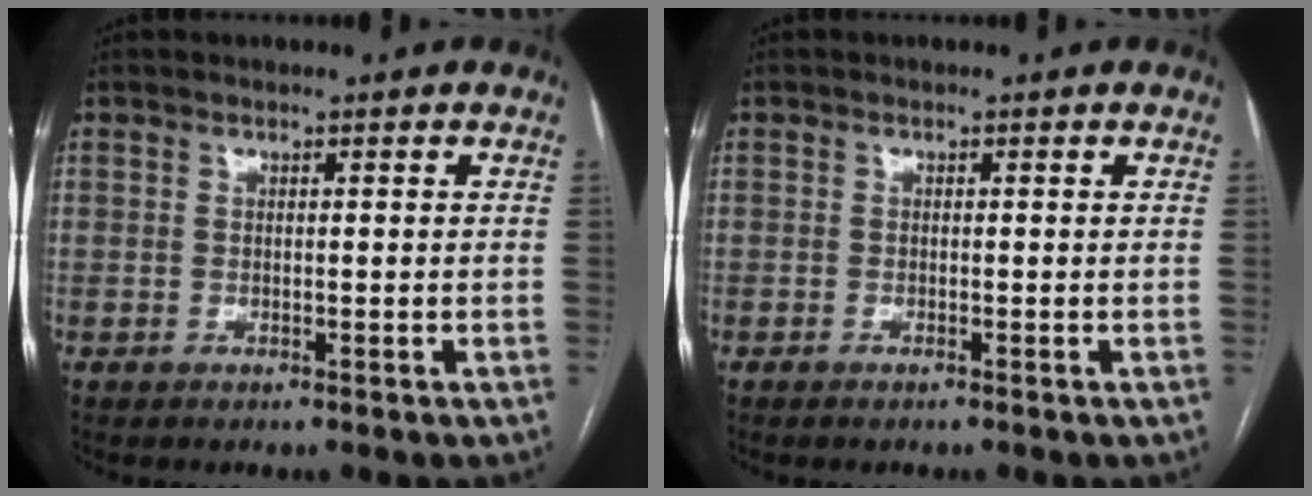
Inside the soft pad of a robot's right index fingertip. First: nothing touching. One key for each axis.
{"total": 0.5, "fx": -0.4, "fy": 0.0, "fz": 0.3, "tx": -0.006, "ty": -0.001, "tz": -0.008}